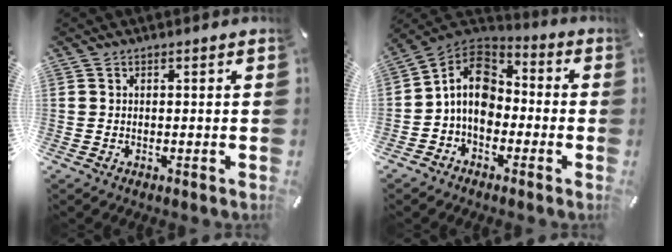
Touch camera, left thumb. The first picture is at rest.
{"total": 10.7, "force": [-1.9, 8.4, 6.3], "torque": [-0.125, 0.022, -0.035]}